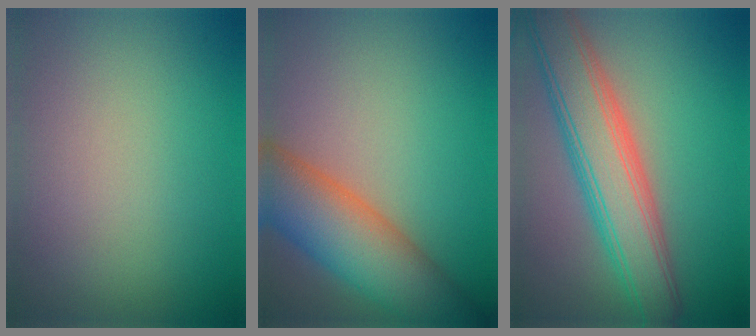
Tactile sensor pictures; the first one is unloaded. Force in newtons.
{"total": 9.3, "press": 9.3, "slide": 0.6}
{"total": 7.8, "press": 7.7, "slide": 0.4}